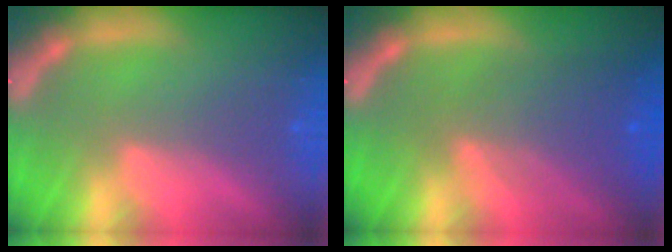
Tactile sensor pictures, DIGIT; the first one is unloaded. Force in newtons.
{"total": 5.6}